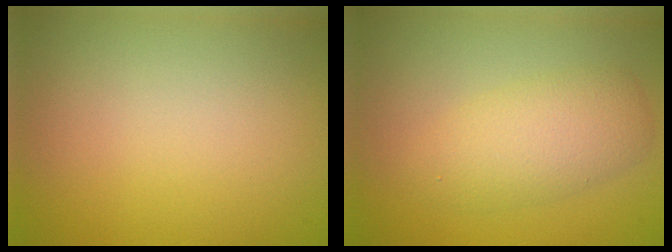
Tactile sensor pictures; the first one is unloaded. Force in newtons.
{"total": 3.8, "press": 3.8, "slide": 0.2}